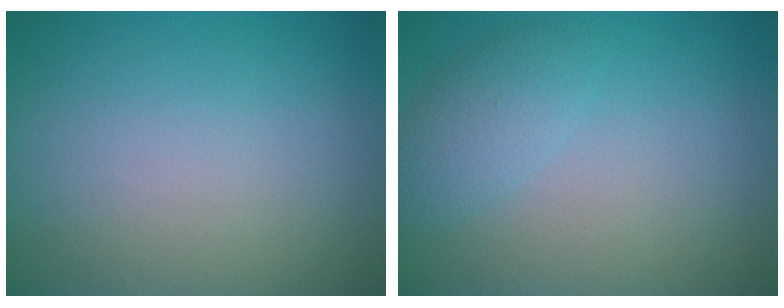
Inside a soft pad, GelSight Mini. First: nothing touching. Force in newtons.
{"total": 2.3, "press": 2.3, "slide": 0.2}